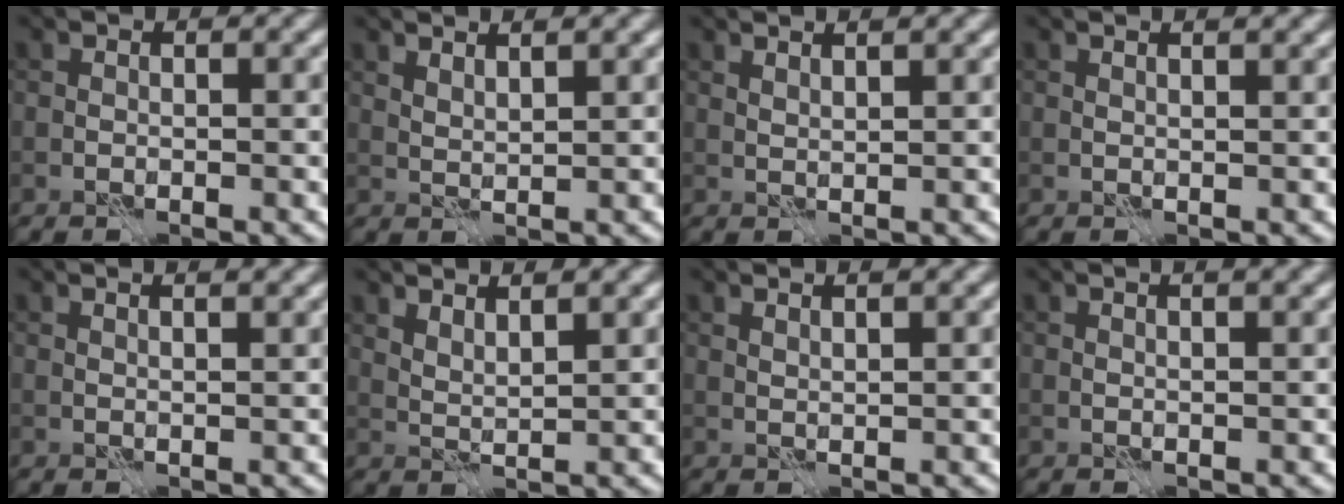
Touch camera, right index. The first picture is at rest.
{"total": 1.8, "force": [1.5, 0.3, 1.0], "torque": [-0.020, 0.000, 0.024]}
{"total": 2.2, "force": [1.6, 0.6, 1.4], "torque": [-0.013, 0.003, 0.011]}
{"total": 2.9, "force": [1.9, 1.1, 1.9], "torque": [-0.008, 0.012, 0.000]}
{"total": 3.8, "force": [2.5, 1.6, 2.5], "torque": [-0.011, 0.027, 0.001]}
{"total": 2.8, "force": [2.2, 0.6, 1.6], "torque": [-0.028, 0.000, 0.037]}
{"total": 2.6, "force": [1.8, 0.8, 1.7], "torque": [-0.014, 0.007, 0.008]}
{"total": 4.0, "force": [2.1, 1.7, 2.9], "torque": [-0.015, 0.025, -0.002]}